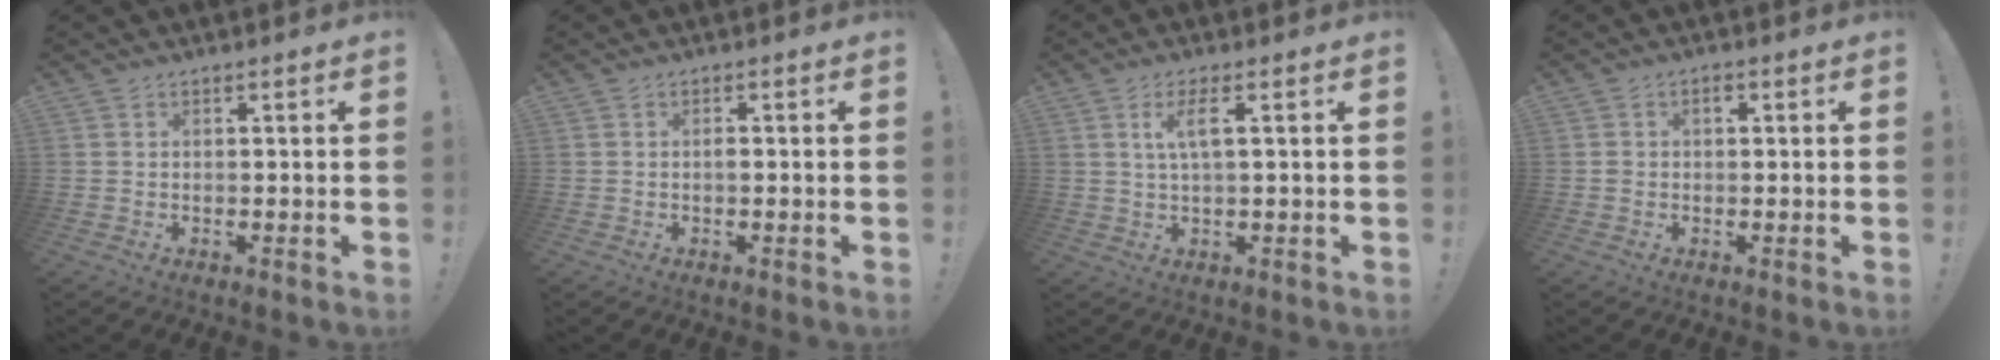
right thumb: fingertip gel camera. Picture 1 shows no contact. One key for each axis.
{"total": 0.9, "fx": -0.4, "fy": 0.3, "fz": 0.8, "tx": -0.020, "ty": 0.002, "tz": -0.007}
{"total": 4.8, "fx": 1.2, "fy": 0.8, "fz": 4.6, "tx": -0.087, "ty": 0.000, "tz": 0.016}
{"total": 1.7, "fx": 0.1, "fy": 1.2, "fz": 1.1, "tx": -0.021, "ty": 0.006, "tz": 0.000}